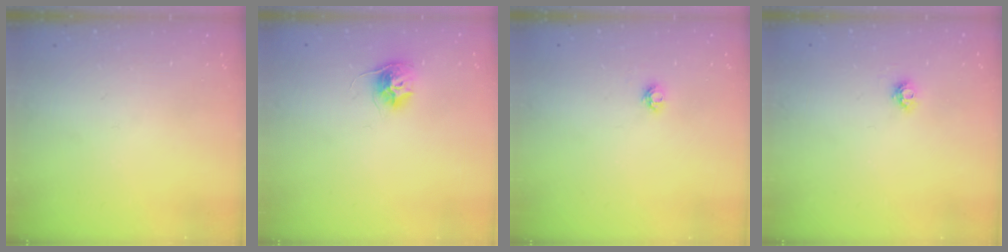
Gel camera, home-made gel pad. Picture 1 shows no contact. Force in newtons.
{"total": 10.0, "press": 10.0, "slide": 0.6}
{"total": 3.8, "press": 3.8, "slide": 0.5}
{"total": 4.3, "press": 4.3, "slide": 0.6}